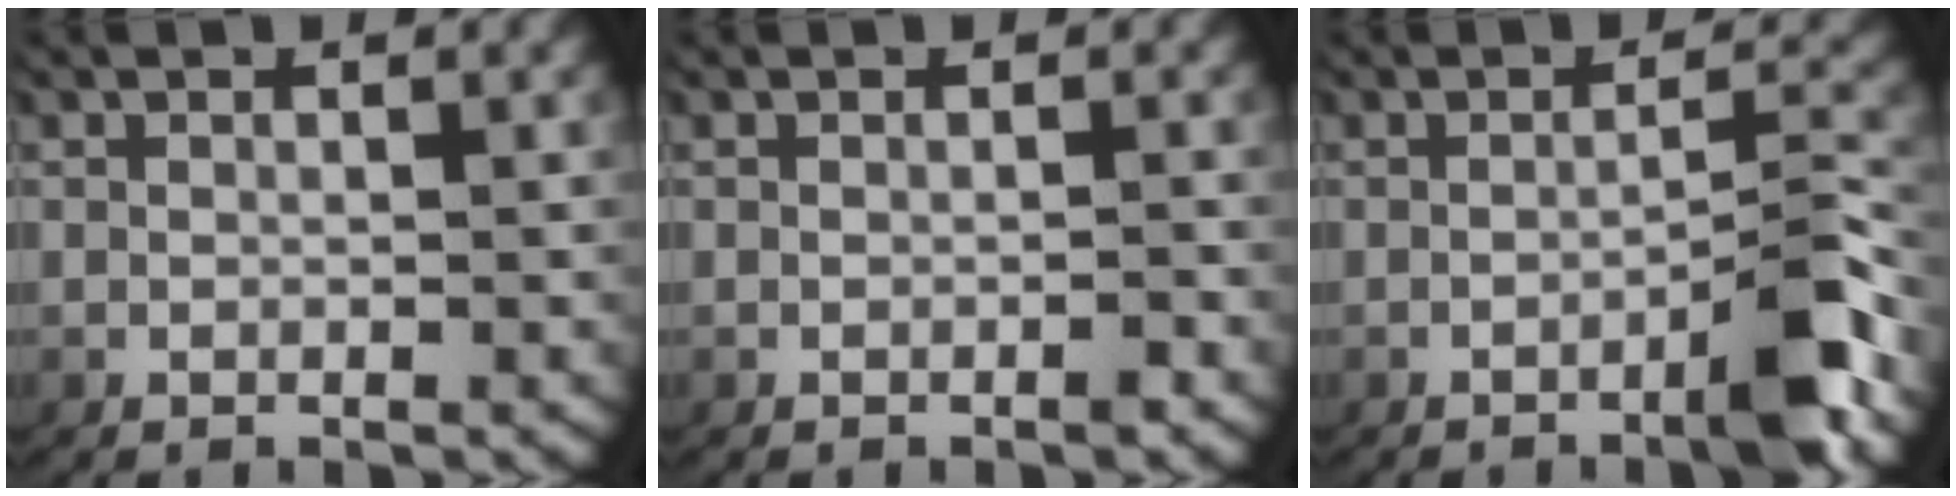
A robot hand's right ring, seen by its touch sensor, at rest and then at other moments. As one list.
[{"total": 0.6, "force": [-0.4, 0.1, 0.3], "torque": [-0.004, 0.004, -0.009]}, {"total": 3.7, "force": [-1.9, 0.6, 3.2], "torque": [-0.045, 0.007, -0.035]}]